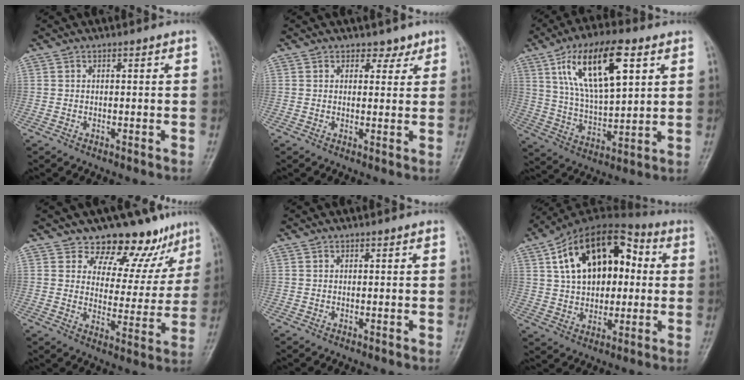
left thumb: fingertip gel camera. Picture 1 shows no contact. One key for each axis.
{"total": 2.5, "fx": 1.8, "fy": 1.6, "fz": 0.5, "tx": 0.014, "ty": -0.009, "tz": 0.021}
{"total": 17.3, "fx": 7.4, "fy": 6.8, "fz": 14.1, "tx": -0.232, "ty": -0.019, "tz": 0.138}
{"total": 12.4, "fx": 10.2, "fy": 6.1, "fz": 3.6, "tx": 0.004, "ty": -0.074, "tz": 0.133}
{"total": 0.0}
{"total": 19.9, "fx": 4.5, "fy": 12.3, "fz": 15.0, "tx": -0.211, "ty": 0.025, "tz": 0.068}